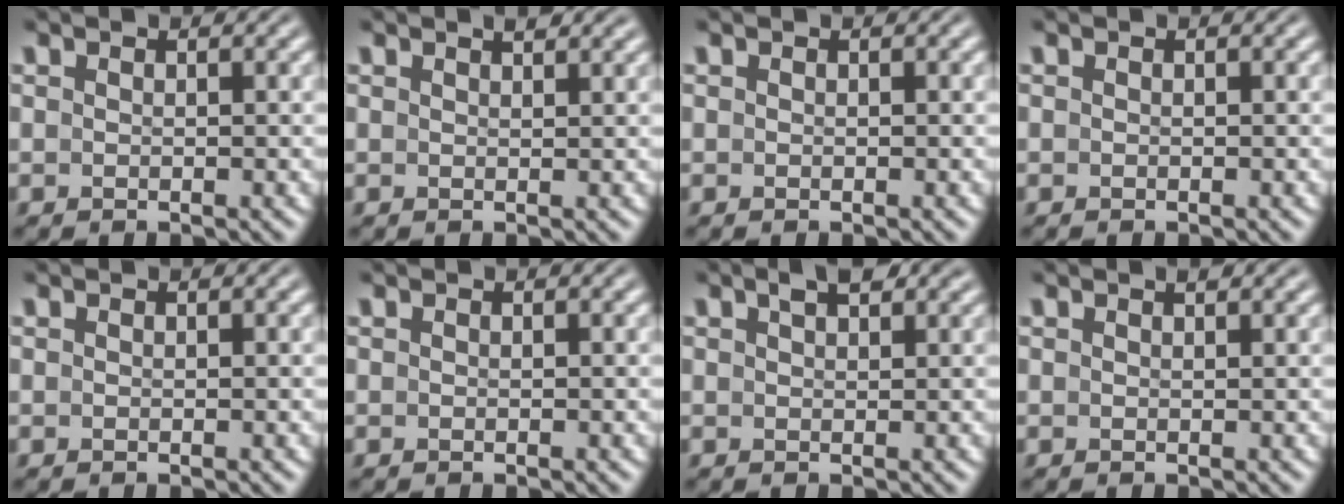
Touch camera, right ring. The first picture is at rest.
{"total": 1.0, "force": [0.8, -0.5, 0.3], "torque": [0.002, -0.001, 0.017]}
{"total": 0.0}
{"total": 0.0}
{"total": 0.0}
{"total": 0.0}
{"total": 1.8, "force": [1.3, 0.2, 1.3], "torque": [-0.009, 0.006, 0.023]}
{"total": 0.5, "force": [0.4, -0.3, 0.1], "torque": [0.002, -0.001, 0.009]}